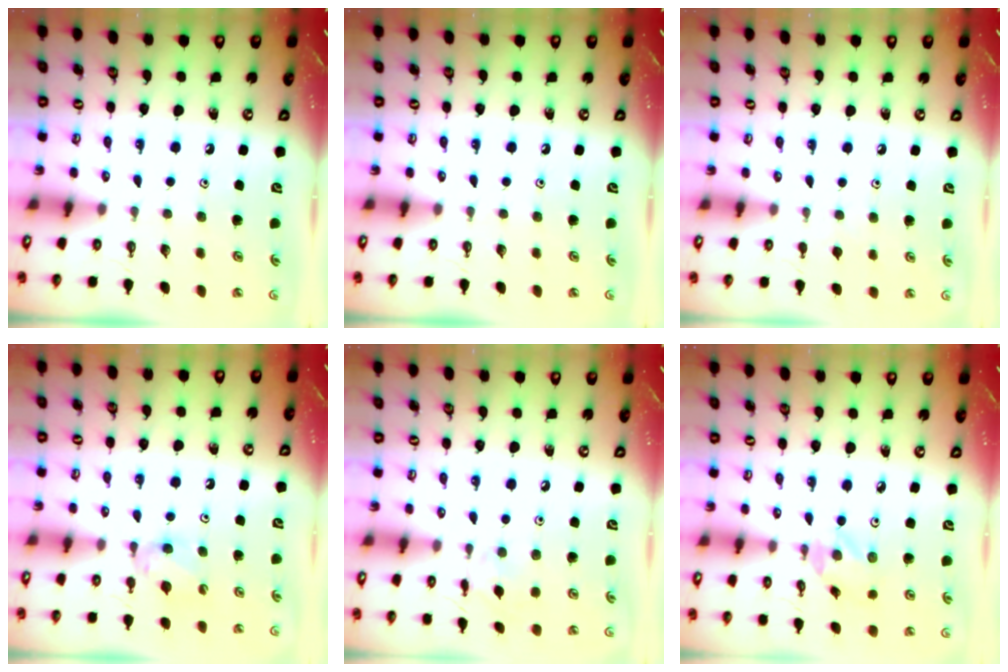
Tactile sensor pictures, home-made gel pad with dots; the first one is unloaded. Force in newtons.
{"total": 0.0}
{"total": 3.0, "press": 3.0, "slide": 0.7}
{"total": 4.1, "press": 3.9, "slide": 0.9}
{"total": 1.8, "press": 1.8, "slide": 0.1}
{"total": 1.5, "press": 1.5, "slide": 0.0}